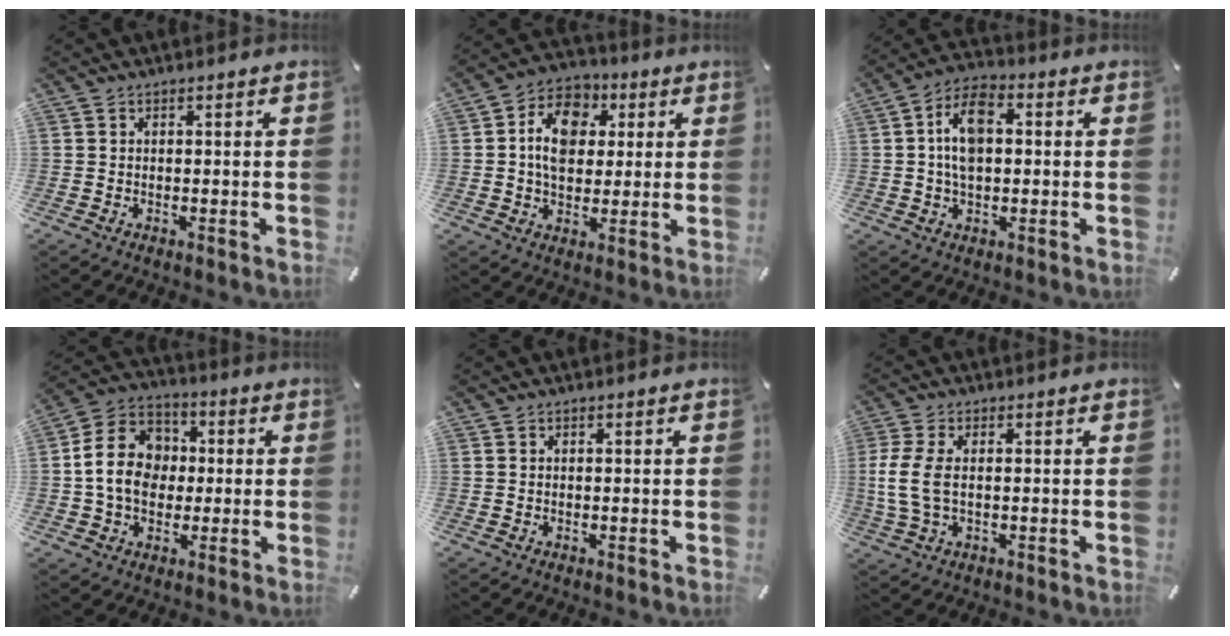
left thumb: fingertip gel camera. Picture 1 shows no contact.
{"total": 11.2, "force": [1.5, 9.1, 6.4], "torque": [-0.102, 0.014, 0.027]}
{"total": 9.7, "force": [0.7, 6.0, 7.5], "torque": [-0.134, 0.009, 0.013]}
{"total": 13.5, "force": [-0.2, 11.6, 7.0], "torque": [-0.143, 0.025, -0.003]}
{"total": 0.0}
{"total": 7.1, "force": [0.3, 3.4, 6.3], "torque": [-0.138, -0.001, 0.005]}